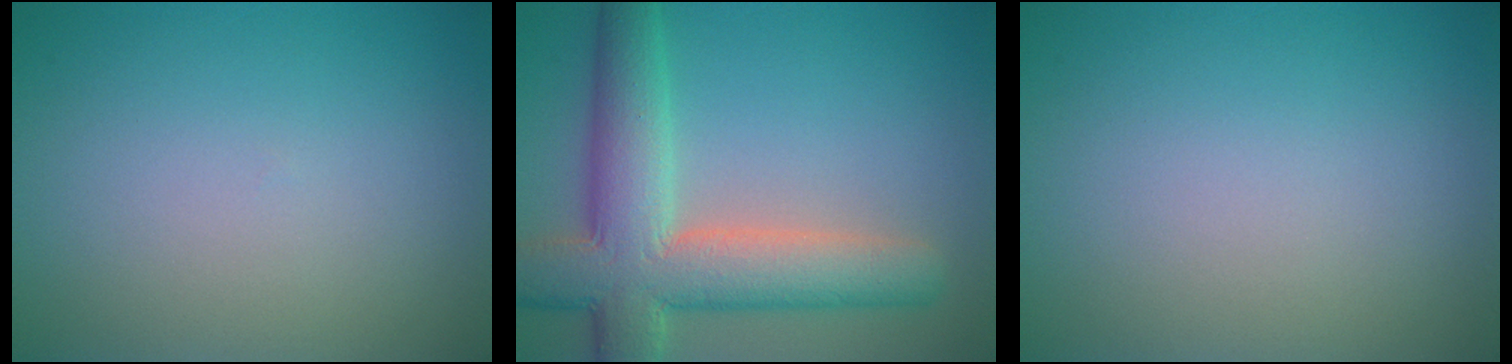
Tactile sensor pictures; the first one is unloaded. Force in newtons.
{"total": 9.3, "press": 9.3, "slide": 0.6}
{"total": 0.0}